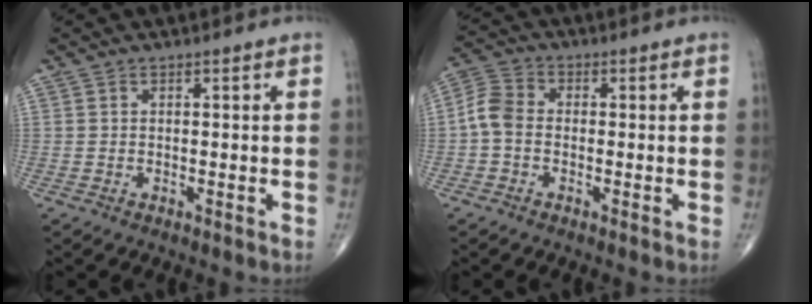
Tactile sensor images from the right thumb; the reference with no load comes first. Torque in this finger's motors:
{"motor_torque": [0.33, 0.34, 0.07, -0.21, 0.03]}